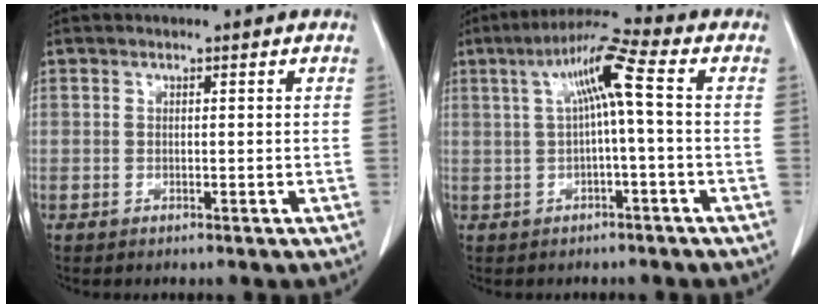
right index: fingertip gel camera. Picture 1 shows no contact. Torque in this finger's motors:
{"motor_torque": [0.97, 0.01, 0.38, 0.13]}